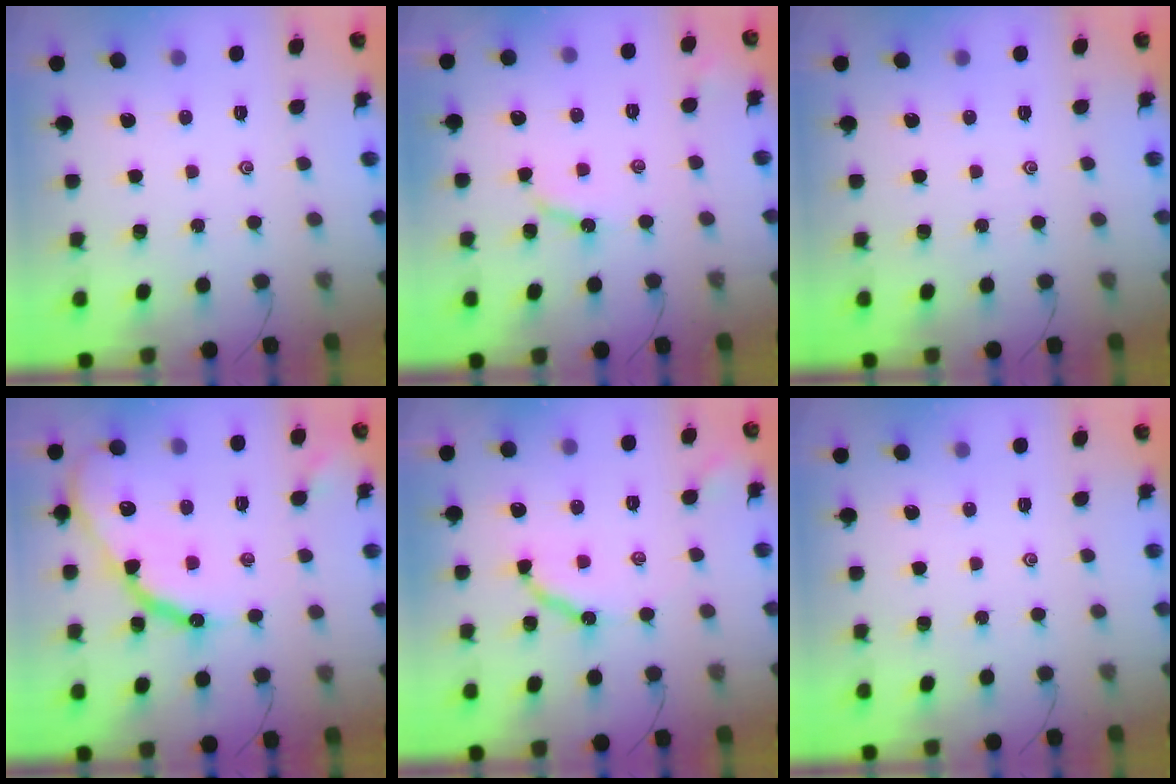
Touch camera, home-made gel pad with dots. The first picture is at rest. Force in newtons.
{"total": 5.1, "press": 5.1, "slide": 0.5}
{"total": 0.0}
{"total": 16.0, "press": 15.9, "slide": 0.8}
{"total": 10.1, "press": 10.1, "slide": 0.9}
{"total": 0.0}